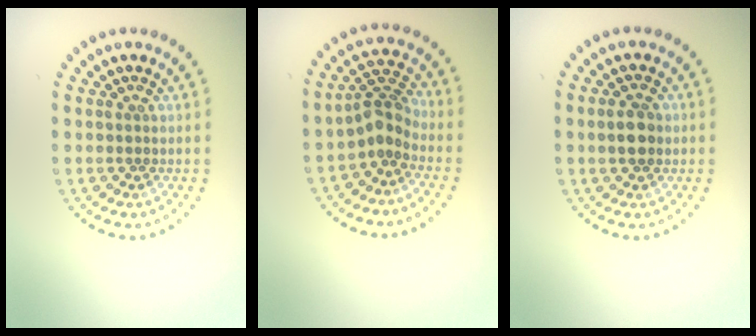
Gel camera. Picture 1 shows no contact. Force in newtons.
{"total": 2.7, "press": 2.1, "slide": 1.7}
{"total": 2.9, "press": 2.9, "slide": 0.1}